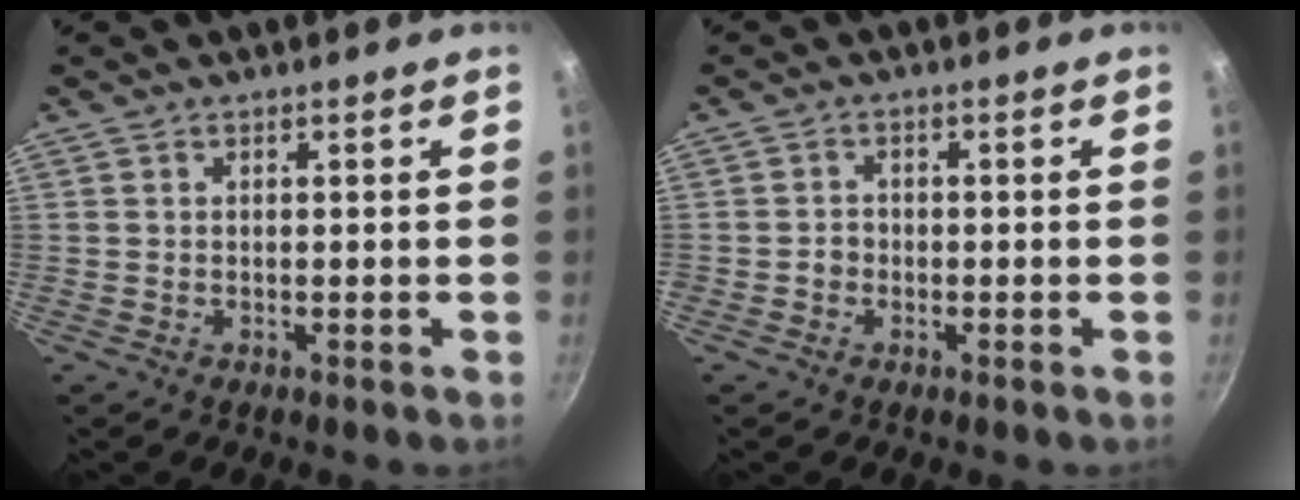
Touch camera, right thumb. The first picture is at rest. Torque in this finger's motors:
{"motor_torque": [0.07, 0.04, 0.30, -0.12, 0.01]}